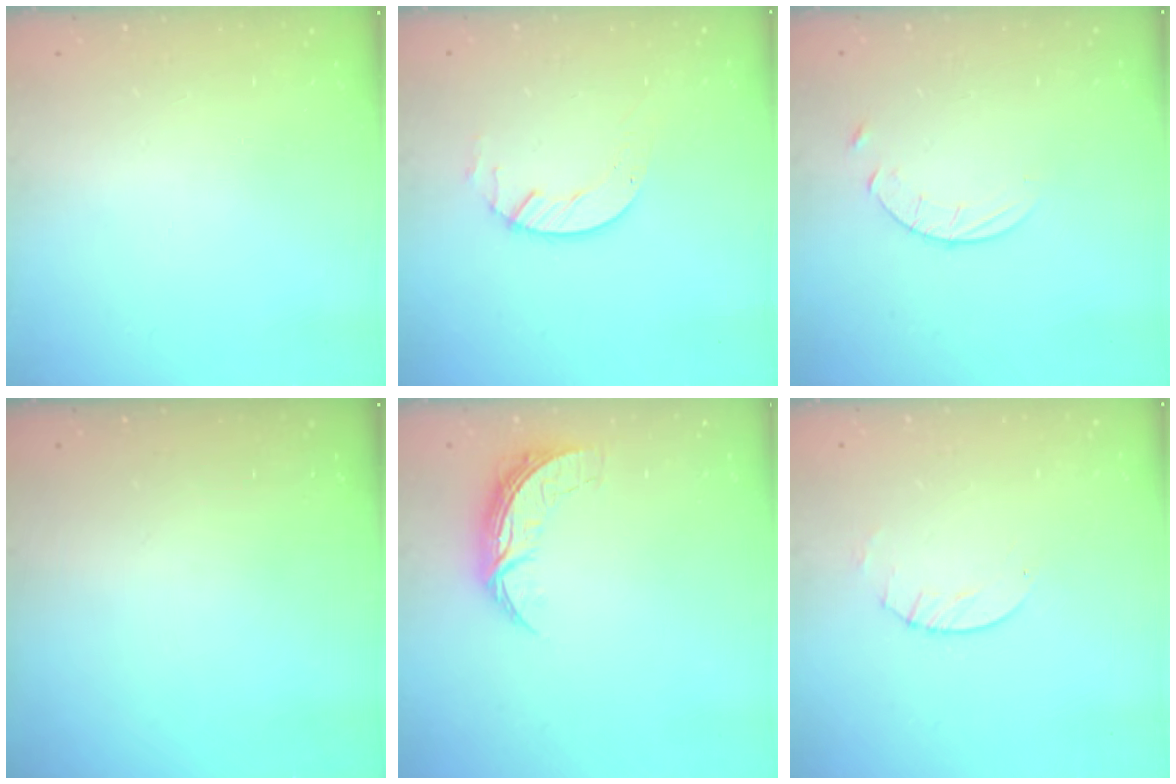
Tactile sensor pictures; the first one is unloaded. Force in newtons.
{"total": 4.2, "press": 4.1, "slide": 0.5}
{"total": 5.6, "press": 5.5, "slide": 0.7}
{"total": 0.0}
{"total": 7.2, "press": 7.2, "slide": 0.2}
{"total": 2.6, "press": 2.5, "slide": 0.4}